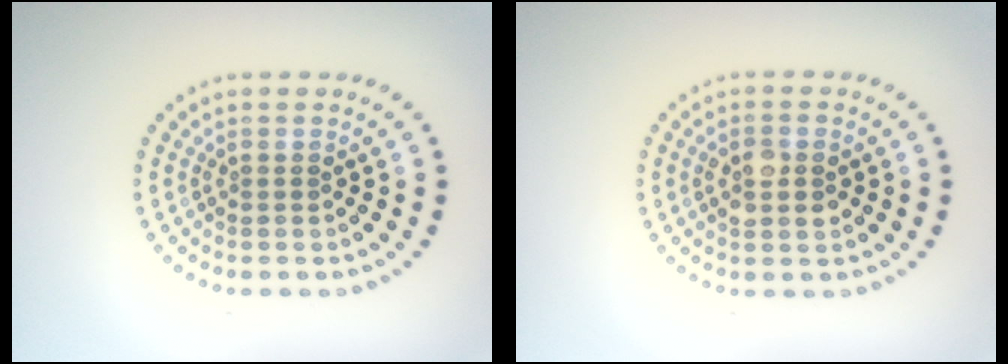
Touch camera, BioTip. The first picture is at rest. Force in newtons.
{"total": 2.7, "press": 2.7, "slide": 0.2}